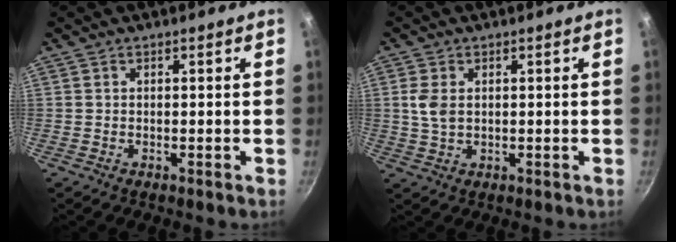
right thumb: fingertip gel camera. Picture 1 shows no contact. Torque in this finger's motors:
{"motor_torque": [0.03, 0.19, 0.68, -0.13, 0.02]}